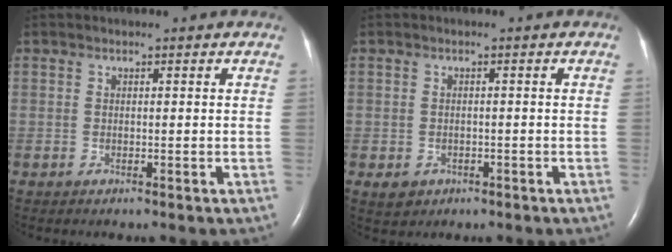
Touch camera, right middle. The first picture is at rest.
{"total": 2.3, "force": [-1.0, 1.9, 0.7], "torque": [-0.008, 0.004, -0.006]}